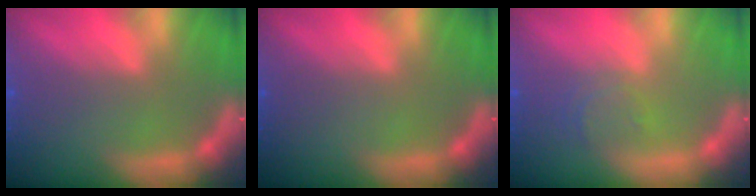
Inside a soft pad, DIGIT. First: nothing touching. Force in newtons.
{"total": 0.0}
{"total": 2.4}